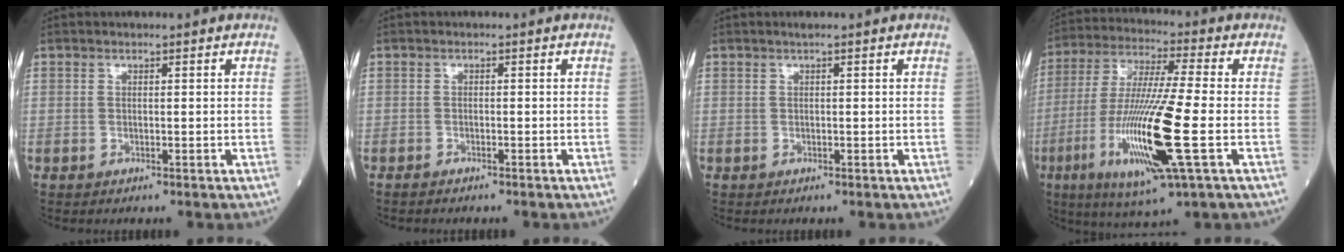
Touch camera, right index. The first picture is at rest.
{"total": 2.5, "force": [-2.0, 1.0, 1.0], "torque": [-0.028, -0.006, -0.026]}
{"total": 0.6, "force": [0.3, 0.2, 0.5], "torque": [-0.014, 0.007, 0.004]}
{"total": 19.2, "force": [-5.5, 1.3, 18.3], "torque": [-0.396, -0.035, -0.101]}